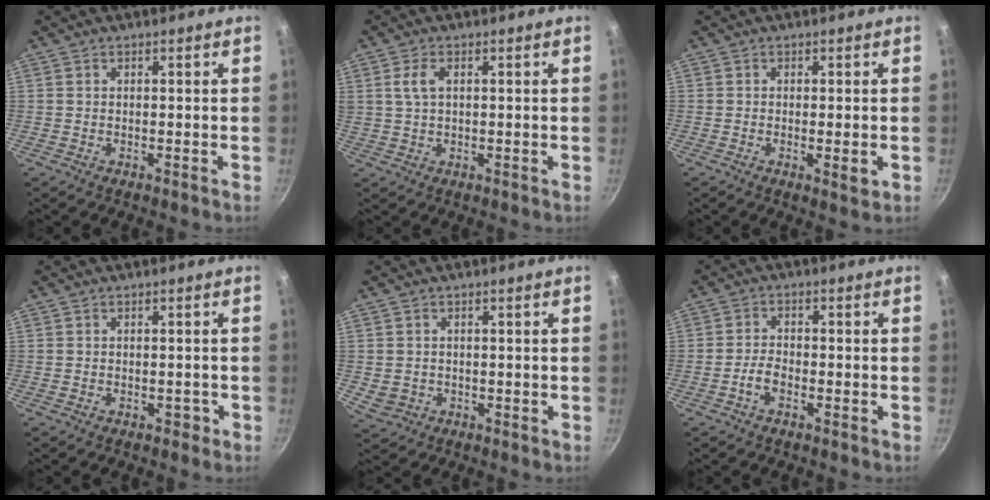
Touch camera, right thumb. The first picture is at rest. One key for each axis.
{"total": 3.7, "fx": 1.1, "fy": 1.8, "fz": 3.1, "tx": -0.060, "ty": 0.005, "tz": 0.022}
{"total": 2.6, "fx": -0.6, "fy": 0.7, "fz": 2.5, "tx": -0.048, "ty": -0.007, "tz": -0.009}
{"total": 1.4, "fx": -0.7, "fy": 1.0, "fz": 0.7, "tx": 0.007, "ty": 0.011, "tz": -0.006}
{"total": 3.0, "fx": -0.4, "fy": 2.7, "fz": 1.4, "tx": -0.025, "ty": 0.003, "tz": 0.002}
{"total": 3.3, "fx": -1.7, "fy": 1.5, "fz": 2.4, "tx": -0.051, "ty": 0.016, "tz": -0.038}